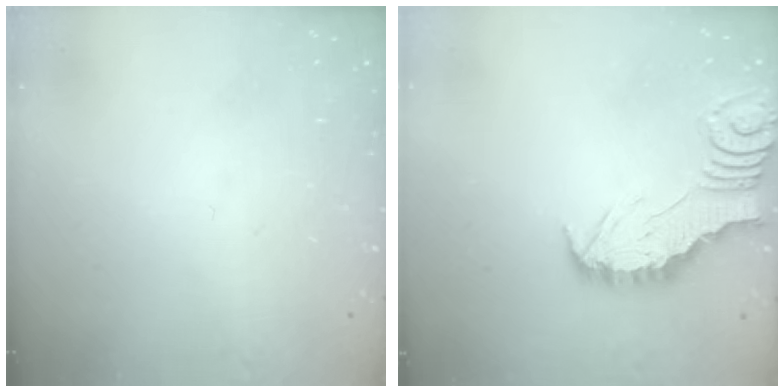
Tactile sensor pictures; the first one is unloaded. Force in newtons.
{"total": 2.5, "press": 2.5, "slide": 0.2}